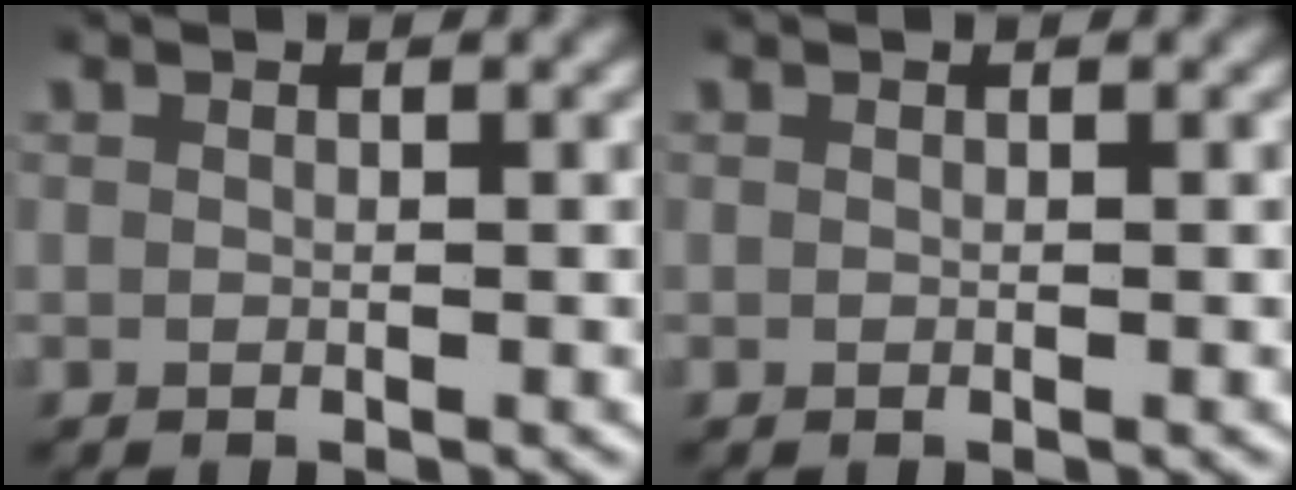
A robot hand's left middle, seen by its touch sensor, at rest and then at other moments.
{"total": 0.0}